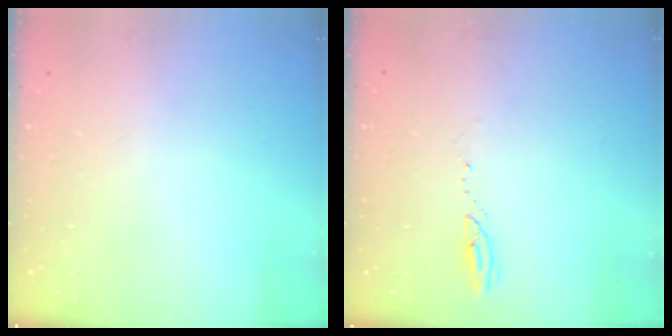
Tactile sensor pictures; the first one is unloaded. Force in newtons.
{"total": 2.4, "press": 2.4, "slide": 0.3}